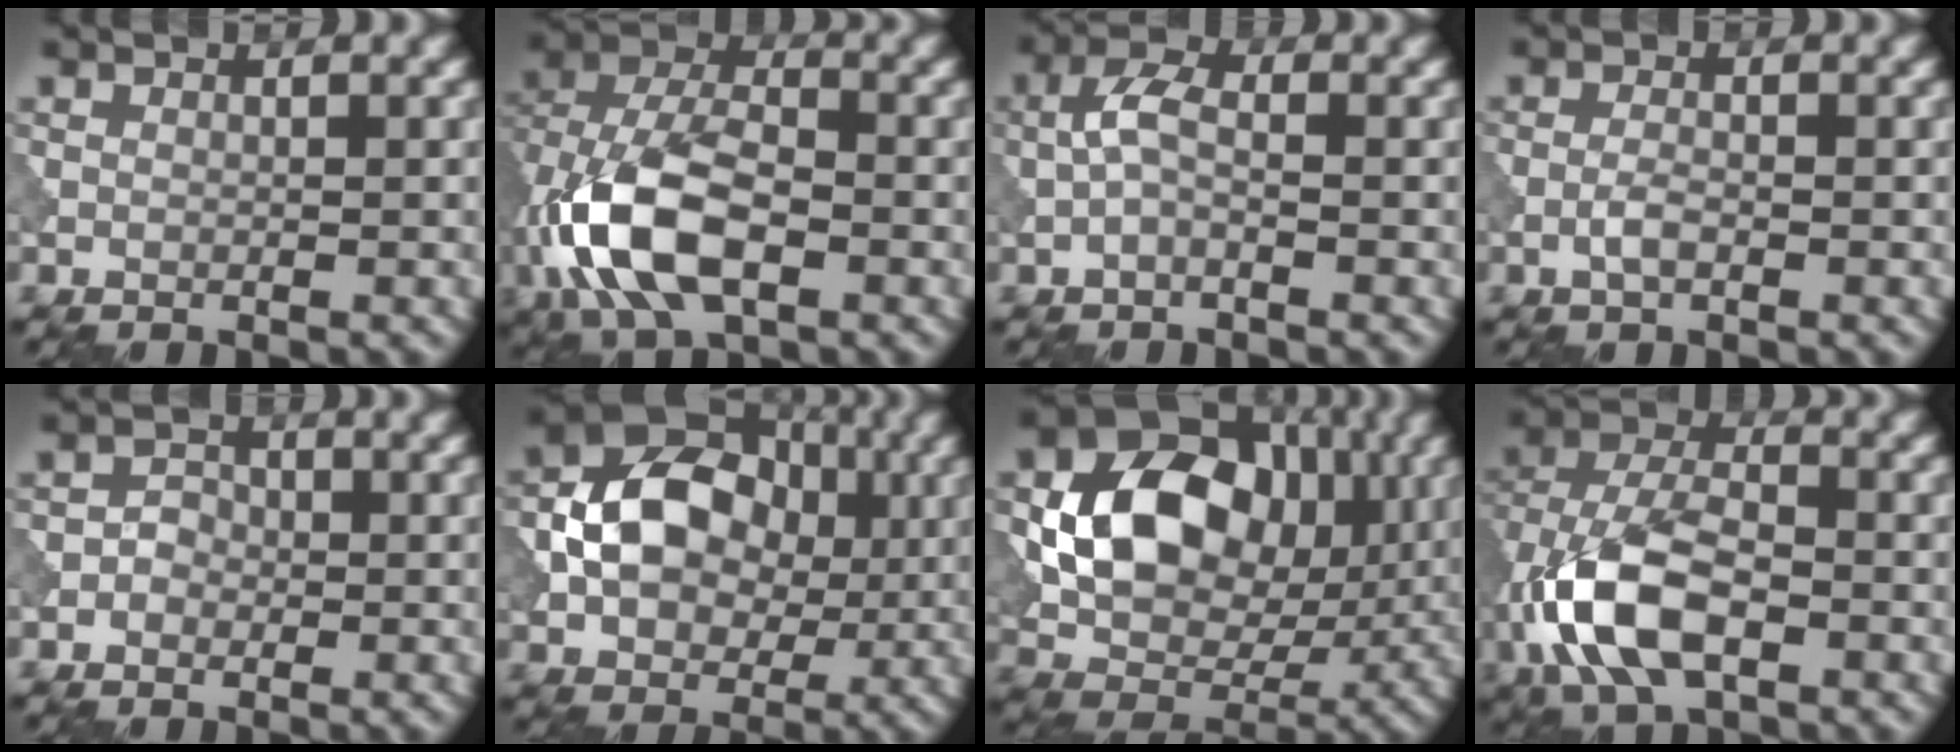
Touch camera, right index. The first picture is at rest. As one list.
[{"total": 10.2, "force": [-3.2, 5.7, 7.9], "torque": [-0.169, 0.002, -0.072]}, {"total": 2.7, "force": [-0.5, 1.2, 2.4], "torque": [-0.050, 0.010, -0.018]}, {"total": 1.6, "force": [-0.7, 0.5, 1.3], "torque": [-0.029, 0.002, -0.018]}, {"total": 1.4, "force": [-0.5, 1.2, 0.6], "torque": [-0.006, 0.003, -0.013]}, {"total": 10.3, "force": [0.1, 7.6, 6.9], "torque": [-0.116, 0.006, -0.005]}, {"total": 12.1, "force": [1.4, 9.2, 7.7], "torque": [-0.127, -0.011, 0.027]}, {"total": 9.2, "force": [-3.1, 4.9, 7.1], "torque": [-0.157, 0.003, -0.072]}]